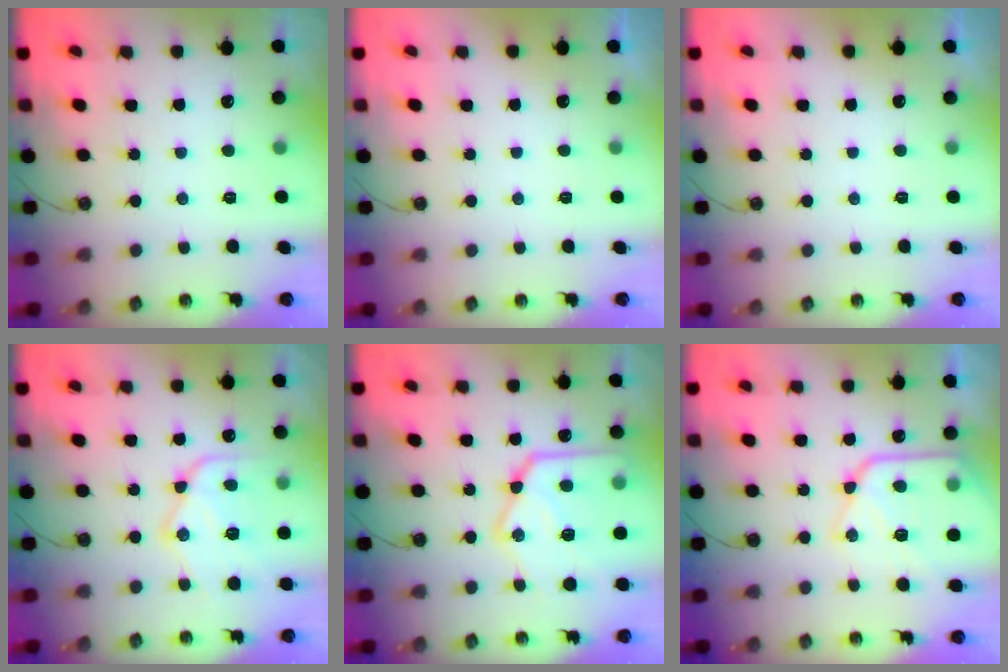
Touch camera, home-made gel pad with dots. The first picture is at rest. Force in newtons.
{"total": 0.0}
{"total": 0.0}
{"total": 14.8, "press": 14.8, "slide": 0.7}
{"total": 23.0, "press": 22.9, "slide": 2.5}
{"total": 16.1, "press": 16.0, "slide": 1.7}